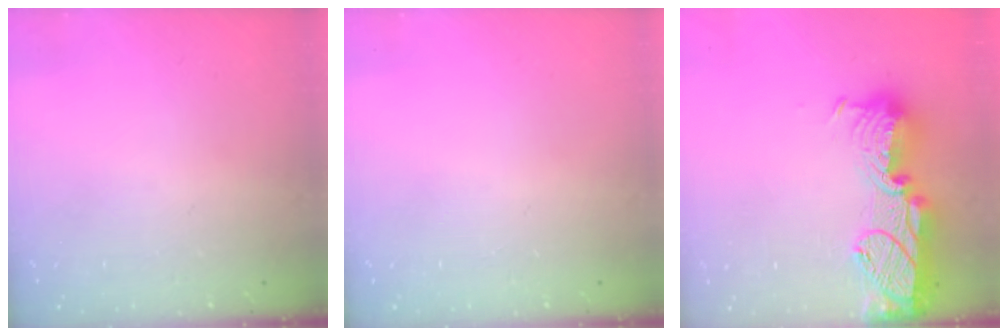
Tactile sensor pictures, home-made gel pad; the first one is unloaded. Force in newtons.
{"total": 0.0}
{"total": 19.3, "press": 19.2, "slide": 1.1}